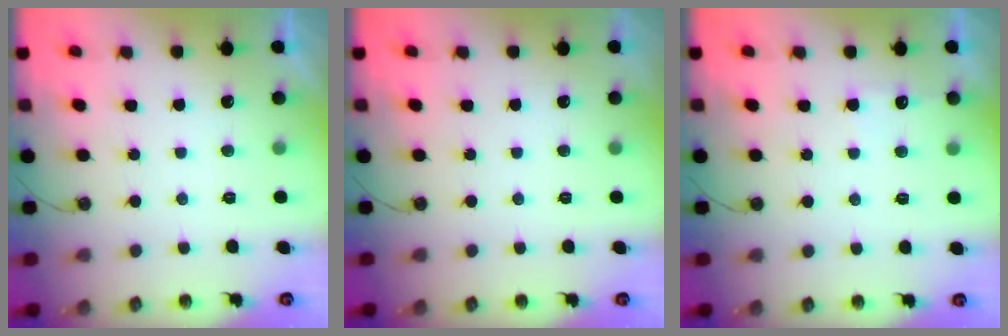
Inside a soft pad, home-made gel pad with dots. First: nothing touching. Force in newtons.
{"total": 0.0}
{"total": 4.9, "press": 4.9, "slide": 0.4}